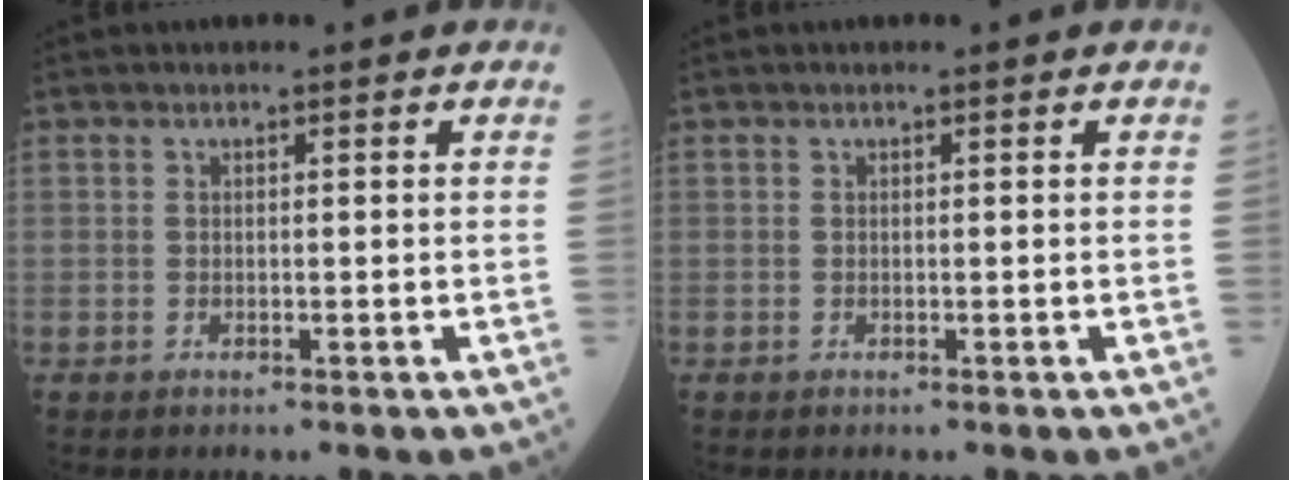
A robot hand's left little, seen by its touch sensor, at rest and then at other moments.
{"total": 0.0}